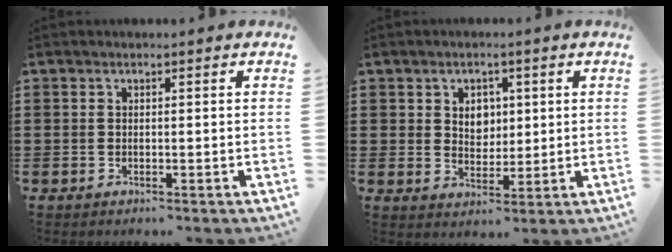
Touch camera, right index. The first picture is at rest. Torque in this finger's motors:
{"motor_torque": [0.67, 0.56, 0.12, 0.07]}